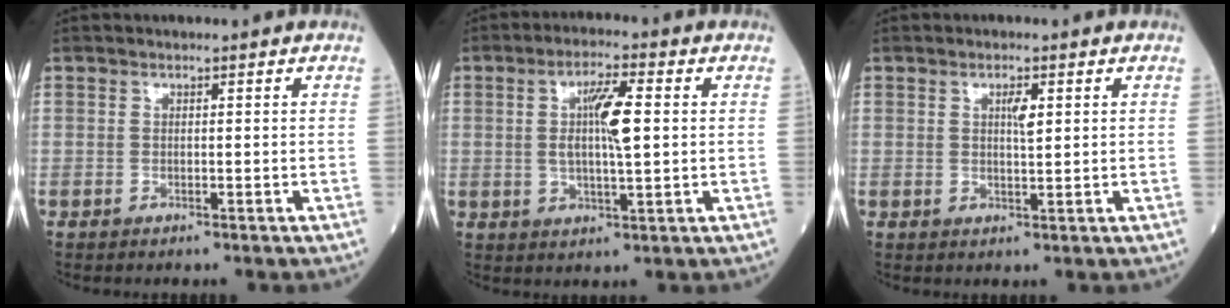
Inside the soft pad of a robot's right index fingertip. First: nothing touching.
{"total": 7.4, "force": [1.0, 1.1, 7.2], "torque": [-0.131, 0.006, 0.019]}
{"total": 2.4, "force": [0.9, 0.5, 2.1], "torque": [-0.038, -0.001, 0.015]}